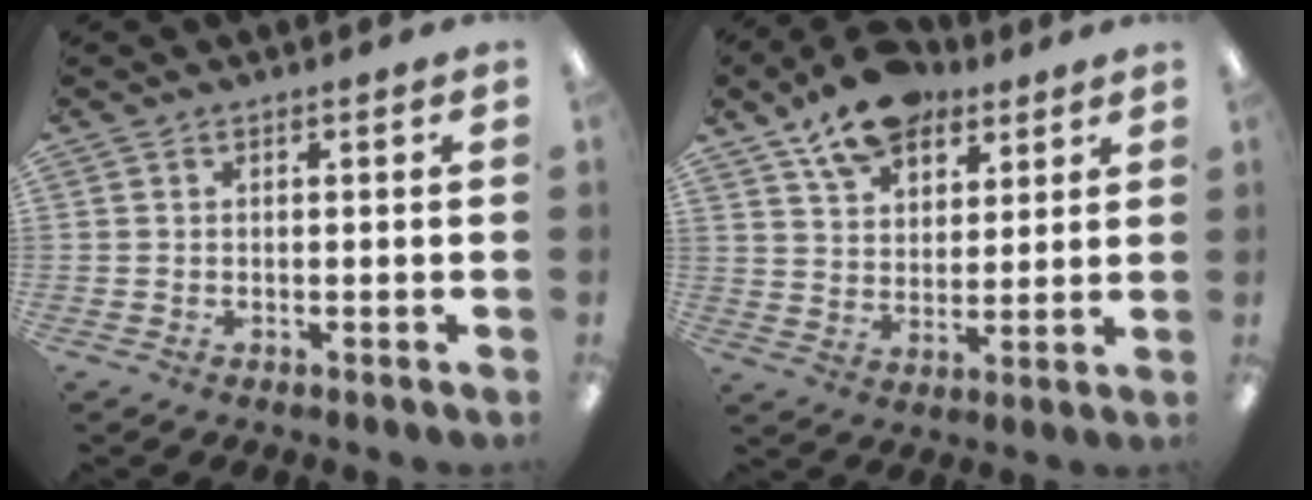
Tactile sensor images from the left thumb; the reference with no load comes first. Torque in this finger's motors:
{"motor_torque": [0.38, 0.44, 1.38, -1.39, 0.16]}